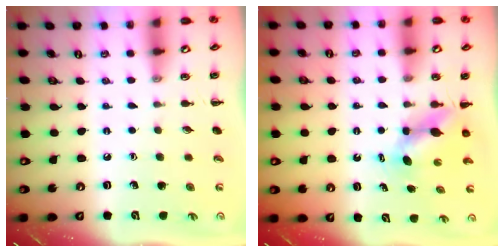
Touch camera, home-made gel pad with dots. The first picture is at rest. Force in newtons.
{"total": 4.9, "press": 4.9, "slide": 0.4}